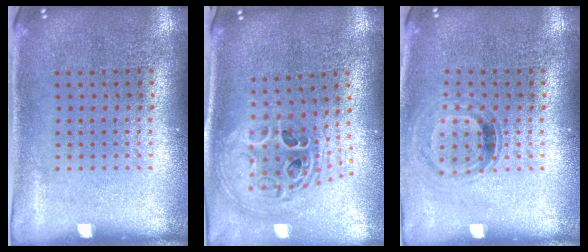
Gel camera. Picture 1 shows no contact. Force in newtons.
{"total": 1.8, "press": 1.6, "slide": 1.0}
{"total": 0.9, "press": 0.9, "slide": 0.3}